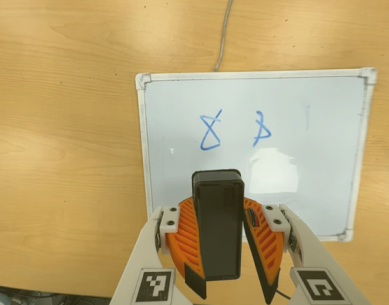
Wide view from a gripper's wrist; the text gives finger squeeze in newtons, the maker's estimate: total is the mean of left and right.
{"total": 8.7, "left": 9.2, "right": 8.2}